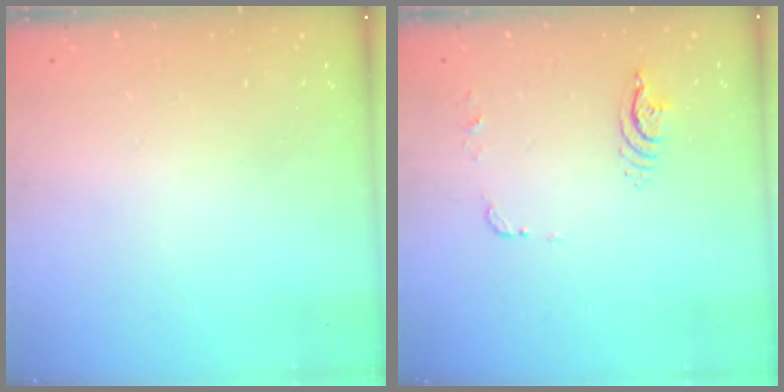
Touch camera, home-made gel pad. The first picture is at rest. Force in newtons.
{"total": 6.7, "press": 6.7, "slide": 0.5}